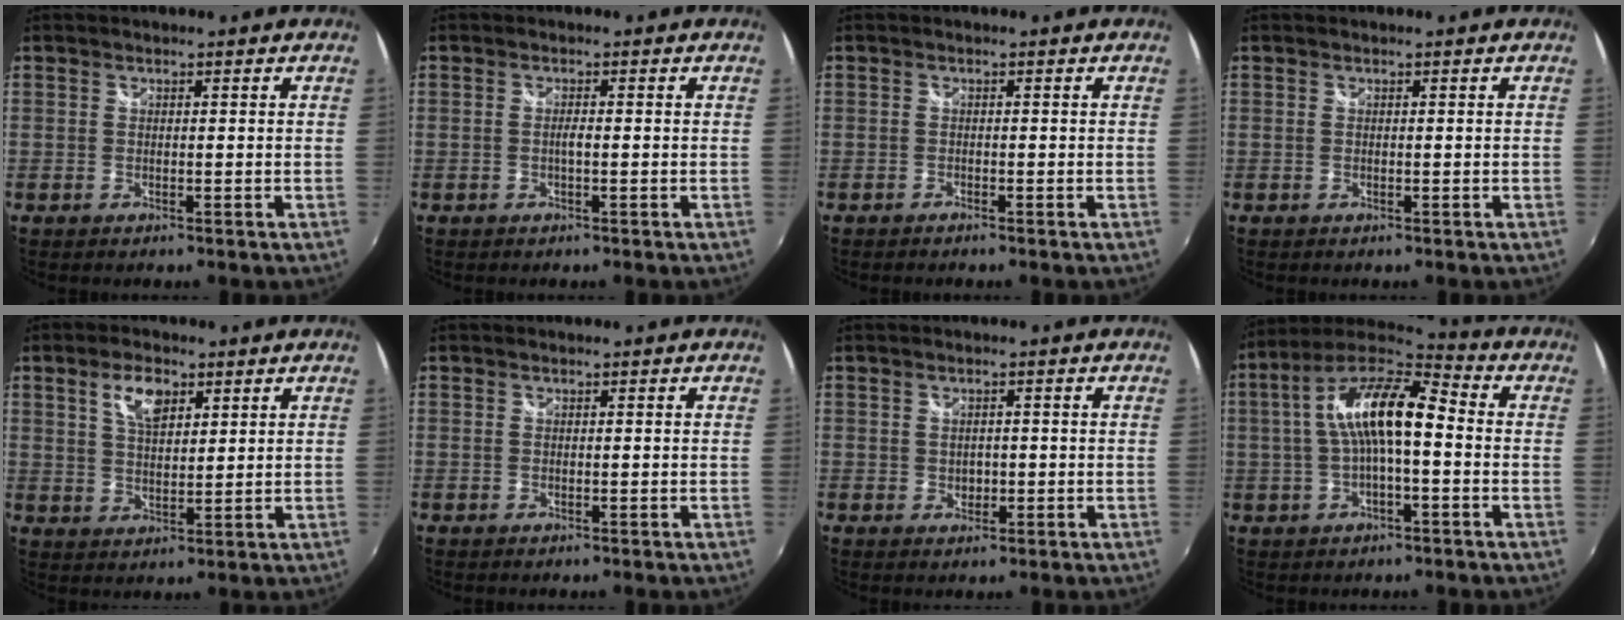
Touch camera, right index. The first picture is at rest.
{"total": 1.1, "force": [-0.3, 0.0, 1.1], "torque": [-0.020, 0.001, -0.006]}
{"total": 0.6, "force": [-0.6, 0.1, 0.0], "torque": [-0.003, -0.003, -0.014]}
{"total": 0.0}
{"total": 6.2, "force": [3.1, 3.0, 4.4], "torque": [-0.078, 0.008, 0.058]}
{"total": 0.0}
{"total": 2.1, "force": [-0.2, 1.8, 1.2], "torque": [-0.016, 0.002, -0.001]}
{"total": 13.6, "force": [0.1, 4.3, 12.9], "torque": [-0.241, 0.023, -0.004]}